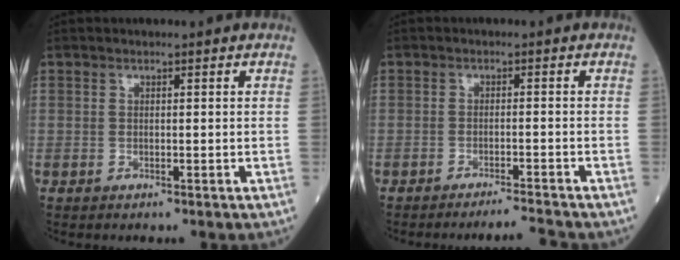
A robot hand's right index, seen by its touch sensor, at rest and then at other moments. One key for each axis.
{"total": 3.4, "fx": -3.2, "fy": -1.3, "fz": 0.3, "tx": -0.003, "ty": -0.012, "tz": -0.048}